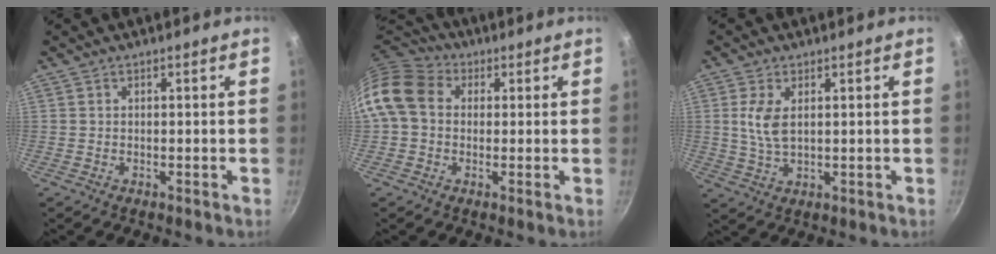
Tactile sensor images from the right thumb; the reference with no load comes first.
{"total": 11.9, "force": [1.5, 9.6, 6.9], "torque": [-0.115, 0.025, 0.009]}
{"total": 5.8, "force": [1.4, 3.0, 4.8], "torque": [-0.098, -0.007, 0.030]}